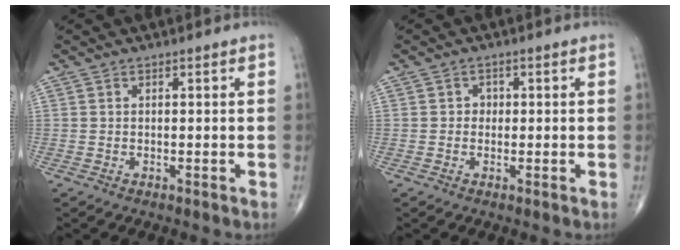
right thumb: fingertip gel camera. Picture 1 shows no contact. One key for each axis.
{"total": 1.4, "fx": 0.0, "fy": 1.3, "fz": 0.5, "tx": 0.004, "ty": 0.004, "tz": -0.005}